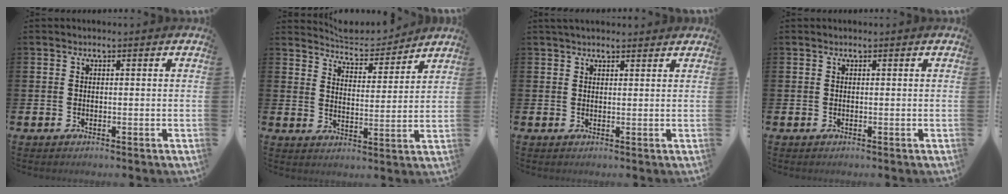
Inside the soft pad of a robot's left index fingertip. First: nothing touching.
{"total": 5.6, "force": [5.5, 1.0, 0.4], "torque": [-0.029, -0.040, 0.096]}
{"total": 2.2, "force": [2.0, 0.6, 0.5], "torque": [-0.002, -0.004, 0.035]}
{"total": 0.0}